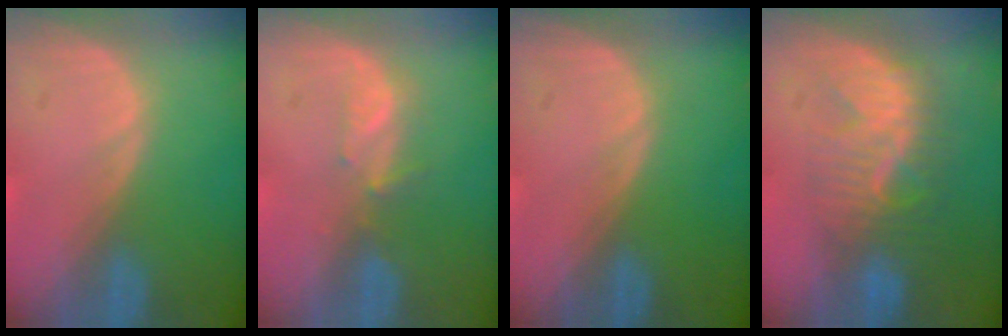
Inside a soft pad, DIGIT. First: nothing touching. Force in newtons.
{"total": 2.3, "press": 2.1, "slide": 0.8}
{"total": 0.0}
{"total": 8.4, "press": 8.0, "slide": 2.4}